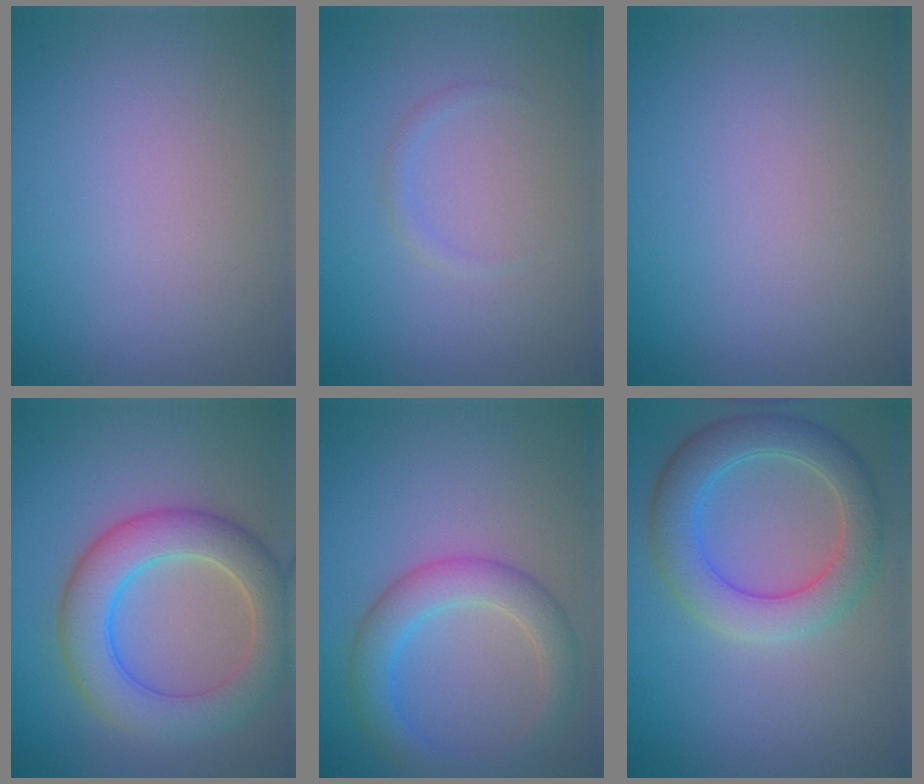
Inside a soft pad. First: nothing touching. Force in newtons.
{"total": 0.7, "press": 0.7, "slide": 0.1}
{"total": 0.0}
{"total": 6.9, "press": 6.9, "slide": 0.5}
{"total": 4.2, "press": 4.2, "slide": 0.1}
{"total": 5.7, "press": 5.6, "slide": 0.5}